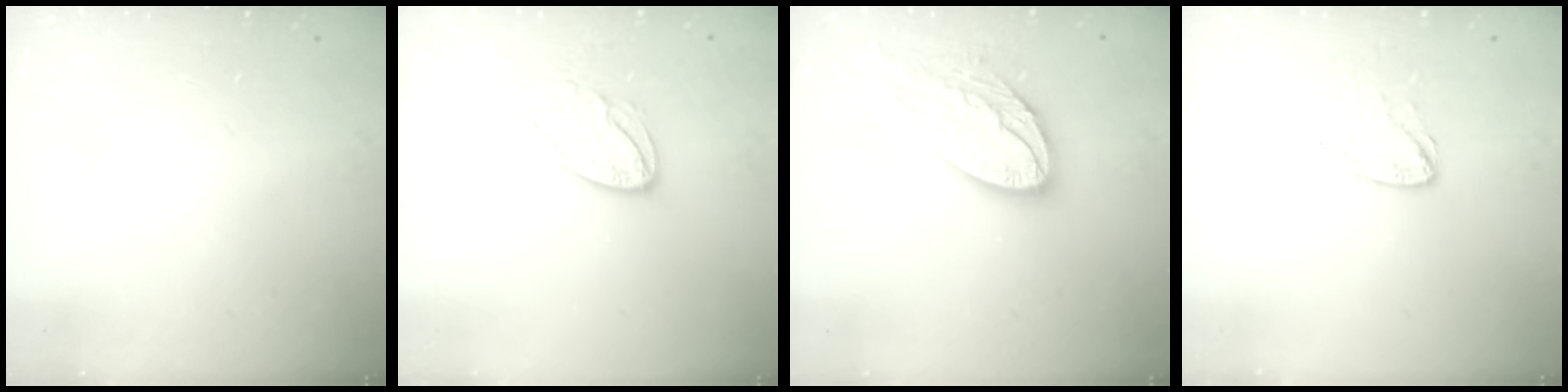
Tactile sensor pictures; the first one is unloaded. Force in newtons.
{"total": 8.8, "press": 8.8, "slide": 0.6}
{"total": 14.8, "press": 14.8, "slide": 1.0}
{"total": 6.4, "press": 6.4, "slide": 0.5}